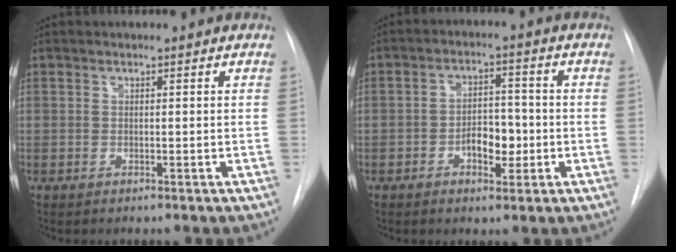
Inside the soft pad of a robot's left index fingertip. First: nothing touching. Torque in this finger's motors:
{"motor_torque": [0.51, 0.15, 0.11, 0.04]}